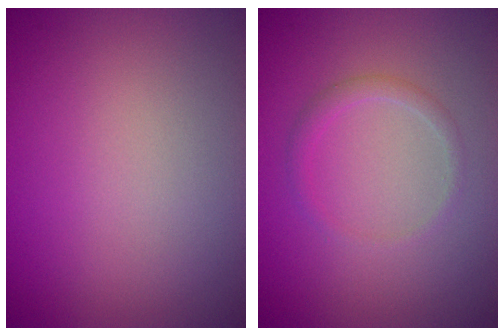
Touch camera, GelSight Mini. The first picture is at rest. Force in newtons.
{"total": 1.3, "press": 1.3, "slide": 0.1}